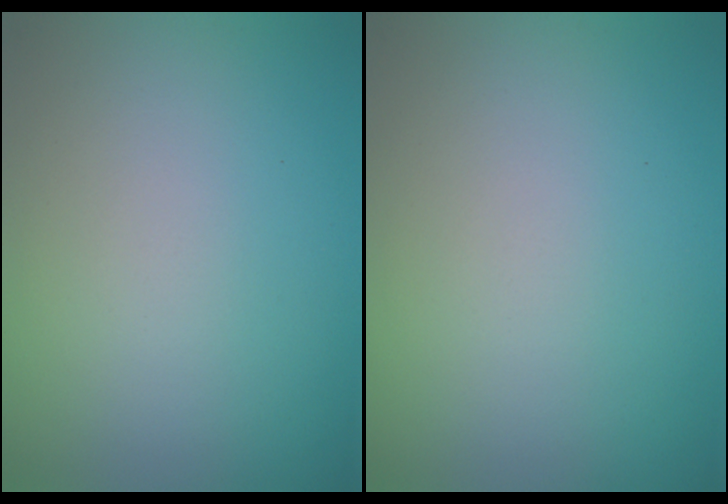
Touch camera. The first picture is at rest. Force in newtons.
{"total": 0.0}